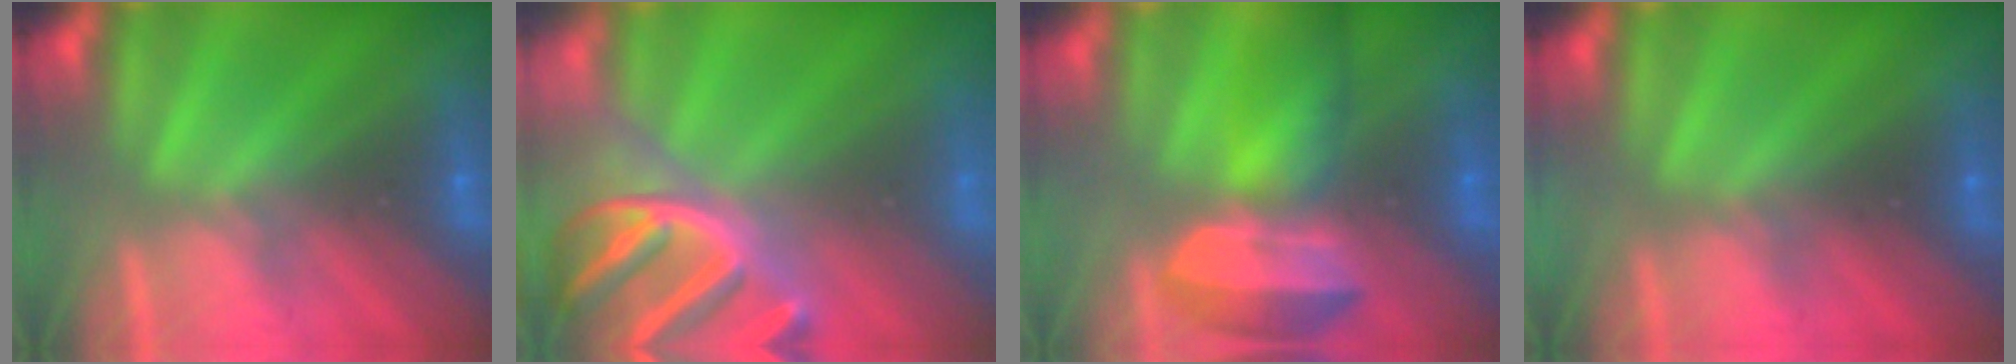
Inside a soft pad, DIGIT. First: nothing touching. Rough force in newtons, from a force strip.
{"total": 9.5}
{"total": 6.9}
{"total": 3.4}